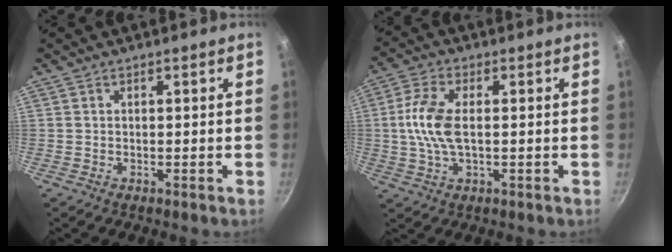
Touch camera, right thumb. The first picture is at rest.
{"total": 8.6, "force": [0.3, 4.3, 7.5], "torque": [-0.155, 0.012, -0.001]}